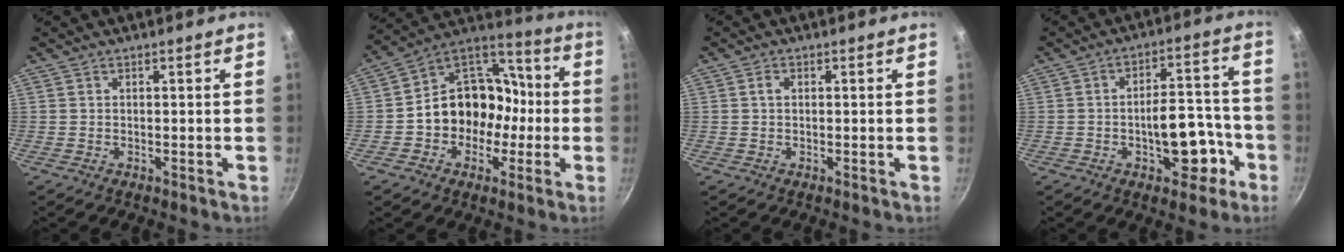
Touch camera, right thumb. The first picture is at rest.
{"total": 16.1, "force": [-2.9, 13.6, 8.2], "torque": [-0.078, 0.061, -0.055]}
{"total": 1.3, "force": [0.2, 1.0, 0.9], "torque": [-0.013, 0.006, 0.003]}
{"total": 11.6, "force": [-4.3, 6.2, 8.9], "torque": [-0.083, 0.050, -0.050]}